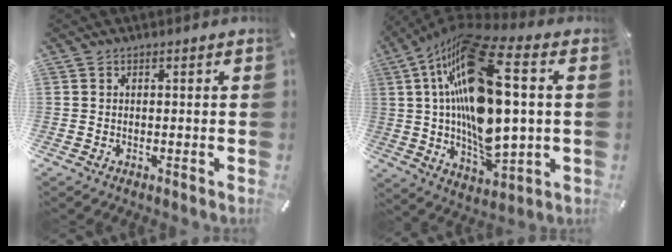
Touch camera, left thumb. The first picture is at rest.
{"total": 25.8, "force": [4.9, 10.3, 23.1], "torque": [-0.454, -0.025, 0.076]}